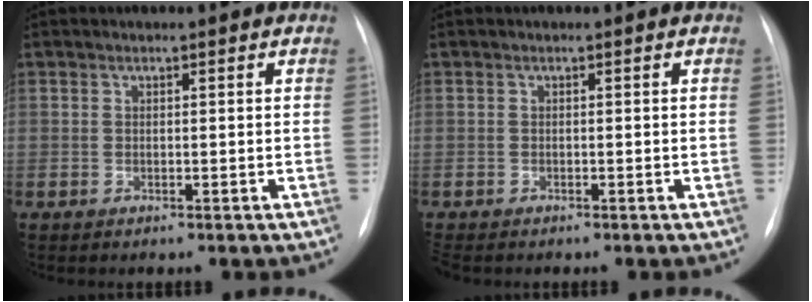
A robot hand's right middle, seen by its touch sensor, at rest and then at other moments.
{"total": 1.4, "force": [-1.2, 0.5, 0.5], "torque": [-0.008, -0.003, -0.016]}